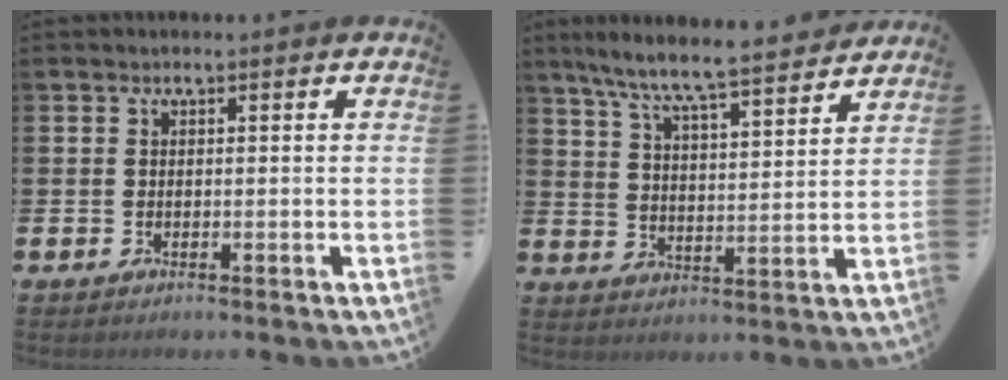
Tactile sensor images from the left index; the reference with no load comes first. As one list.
[{"total": 8.1, "force": [7.5, 0.2, 3.0], "torque": [-0.079, -0.053, 0.128]}]